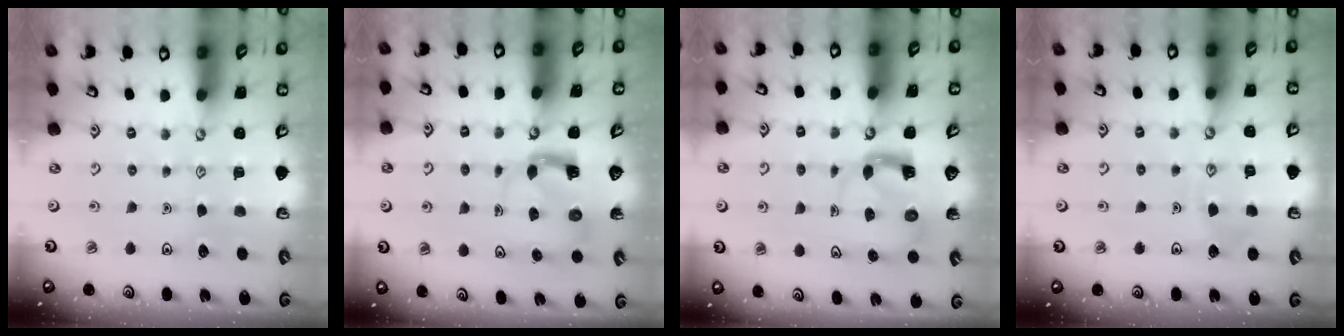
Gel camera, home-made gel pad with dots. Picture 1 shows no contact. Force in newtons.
{"total": 4.0, "press": 3.9, "slide": 0.6}
{"total": 3.7, "press": 3.7, "slide": 0.6}
{"total": 6.2, "press": 6.2, "slide": 0.5}